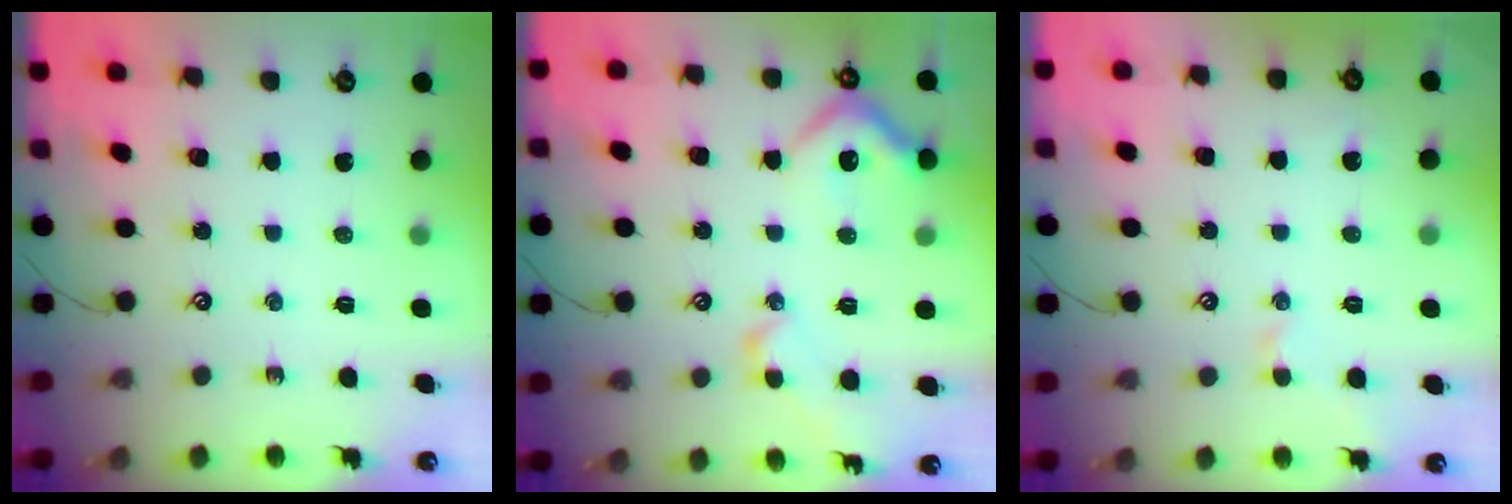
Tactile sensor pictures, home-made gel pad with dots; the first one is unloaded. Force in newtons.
{"total": 9.7, "press": 9.5, "slide": 1.6}
{"total": 1.0, "press": 0.9, "slide": 0.5}